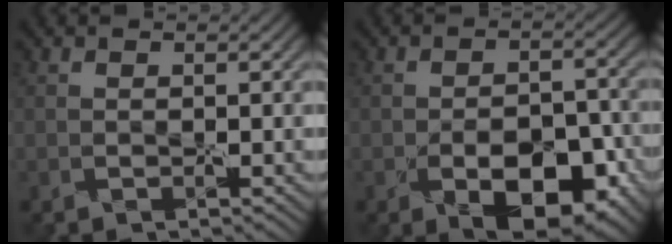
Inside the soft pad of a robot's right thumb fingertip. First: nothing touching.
{"total": 8.6, "force": [-4.3, 4.2, 6.2], "torque": [-0.089, -0.004, -0.060]}